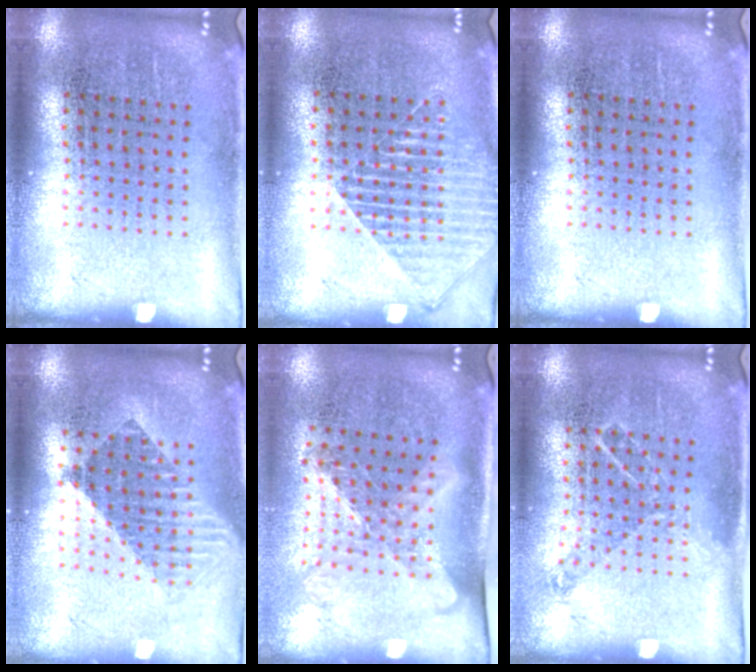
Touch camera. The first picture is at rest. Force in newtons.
{"total": 1.5, "press": 1.4, "slide": 0.7}
{"total": 0.0}
{"total": 1.7, "press": 1.4, "slide": 0.9}
{"total": 1.6, "press": 1.2, "slide": 1.0}
{"total": 0.8, "press": 0.8, "slide": 0.2}